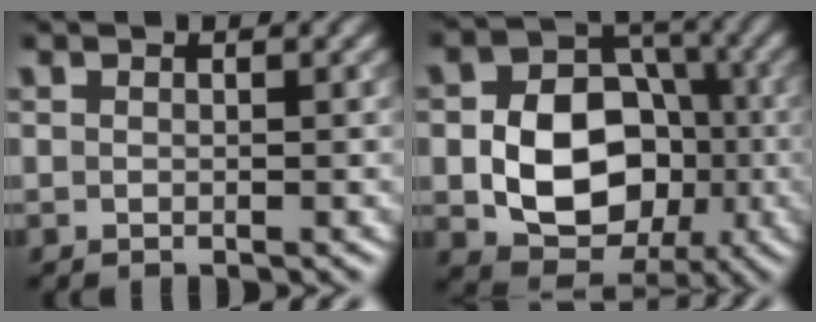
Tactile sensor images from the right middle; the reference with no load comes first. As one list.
[{"total": 9.8, "force": [-1.8, 7.4, 6.2], "torque": [-0.100, 0.000, -0.034]}]